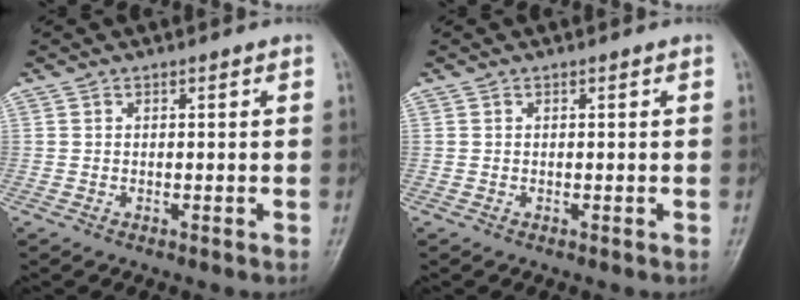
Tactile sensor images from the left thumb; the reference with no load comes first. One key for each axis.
{"total": 0.0}